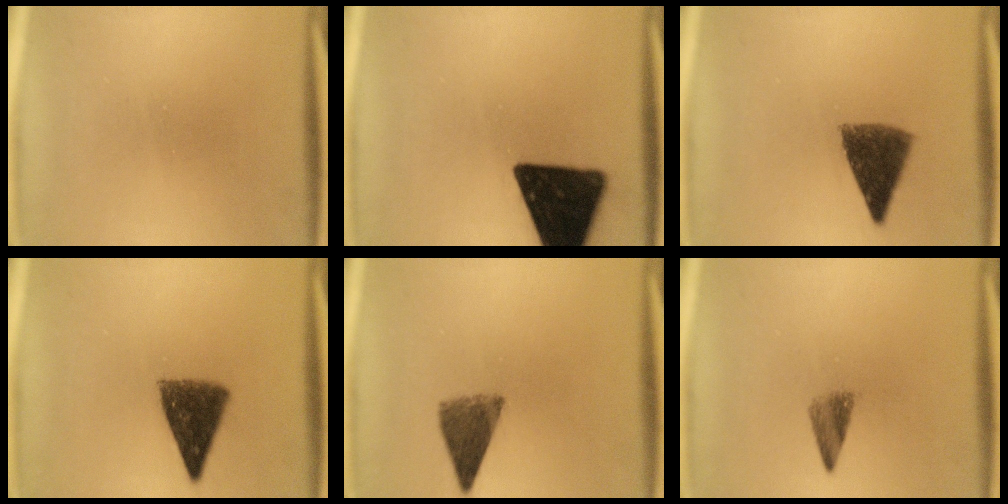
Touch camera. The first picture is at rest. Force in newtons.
{"total": 18.5}
{"total": 6.4}
{"total": 8.9}
{"total": 6.0}
{"total": 2.7}